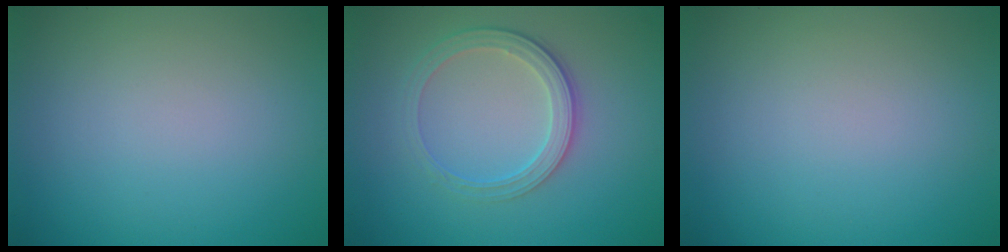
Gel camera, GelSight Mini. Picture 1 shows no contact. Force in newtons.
{"total": 3.0, "press": 2.6, "slide": 1.4}
{"total": 0.0}